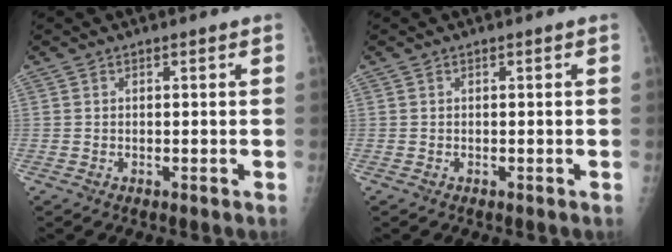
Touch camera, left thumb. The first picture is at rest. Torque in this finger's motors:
{"motor_torque": [0.01, 0.16, 0.12, 0.08, 0.02]}